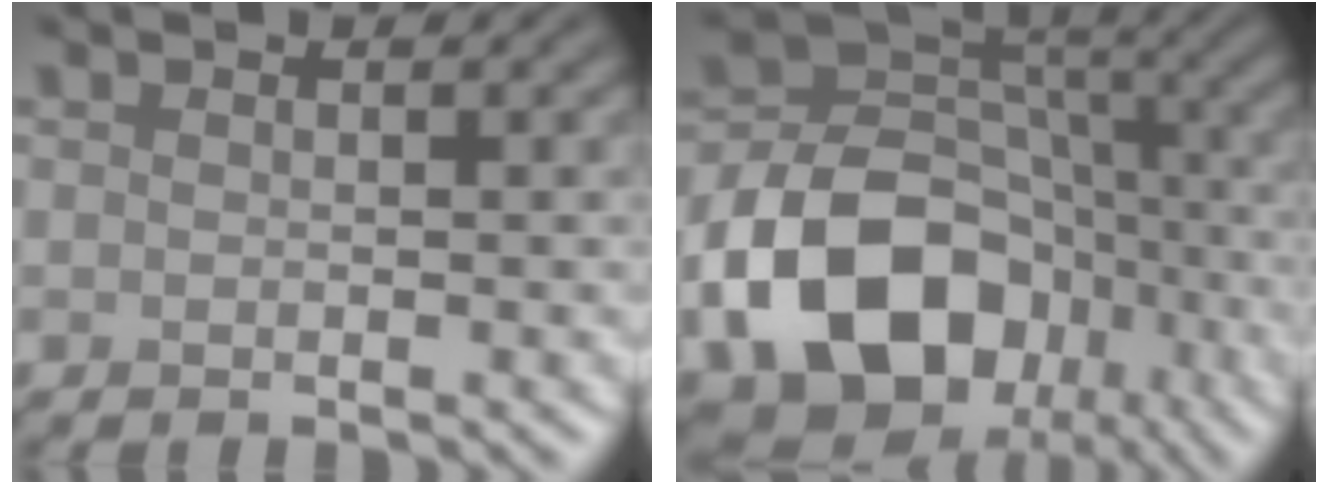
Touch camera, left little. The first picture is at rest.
{"total": 14.0, "force": [-6.1, 10.2, 7.5], "torque": [-0.151, -0.005, -0.108]}